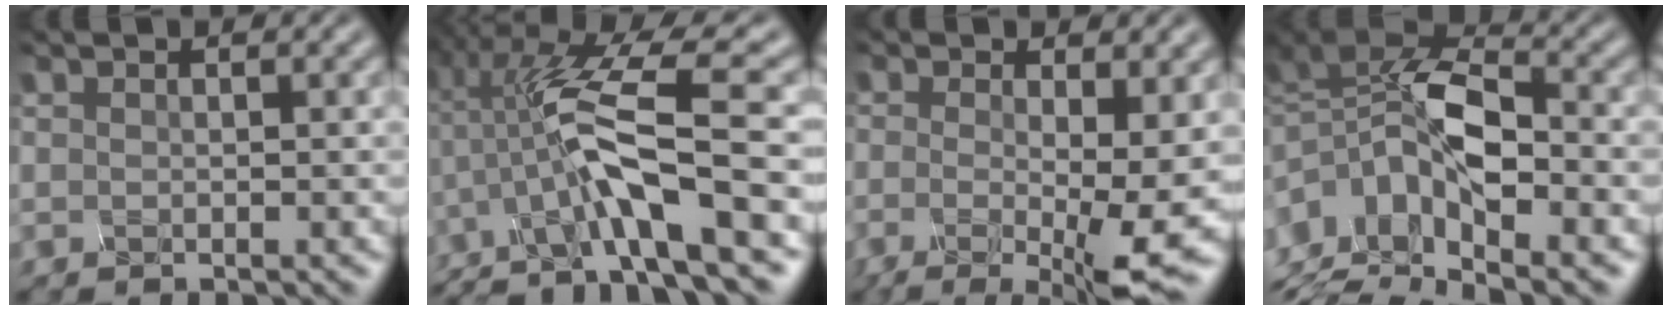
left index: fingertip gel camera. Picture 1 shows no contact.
{"total": 10.7, "force": [-3.7, 2.1, 9.8], "torque": [-0.206, 0.014, -0.046]}
{"total": 8.6, "force": [-1.4, 2.1, 8.2], "torque": [-0.126, -0.011, -0.002]}
{"total": 10.8, "force": [-4.2, 5.6, 8.3], "torque": [-0.193, 0.007, -0.061]}